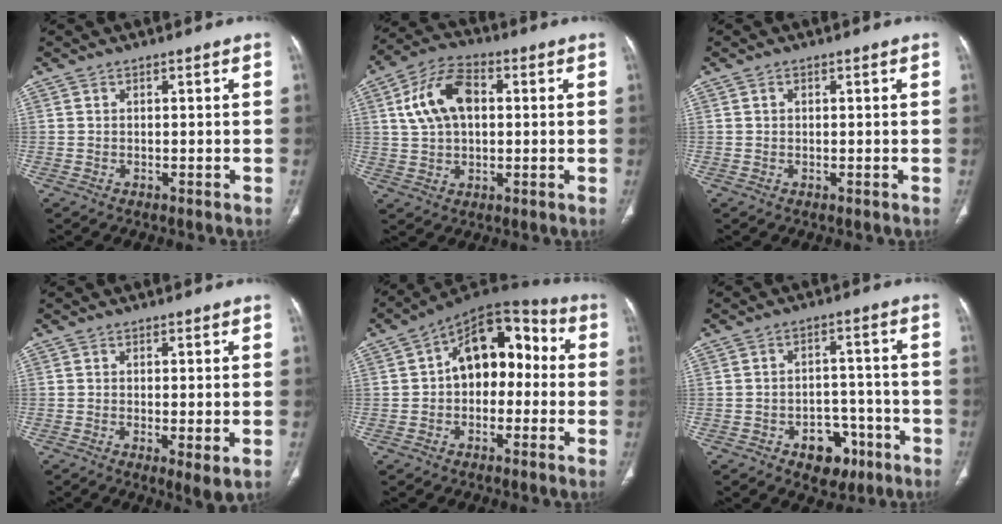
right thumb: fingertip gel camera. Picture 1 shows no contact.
{"total": 11.8, "force": [2.4, 7.3, 8.9], "torque": [-0.161, 0.019, 0.040]}
{"total": 0.5, "force": [0.2, 0.4, 0.2], "torque": [-0.002, 0.001, 0.004]}
{"total": 3.6, "force": [-0.7, 0.8, 3.5], "torque": [-0.065, -0.016, -0.013]}
{"total": 14.5, "force": [0.5, 9.5, 11.0], "torque": [-0.115, 0.048, -0.009]}
{"total": 8.1, "force": [-4.2, 5.6, 4.1], "torque": [-0.021, 0.039, -0.055]}